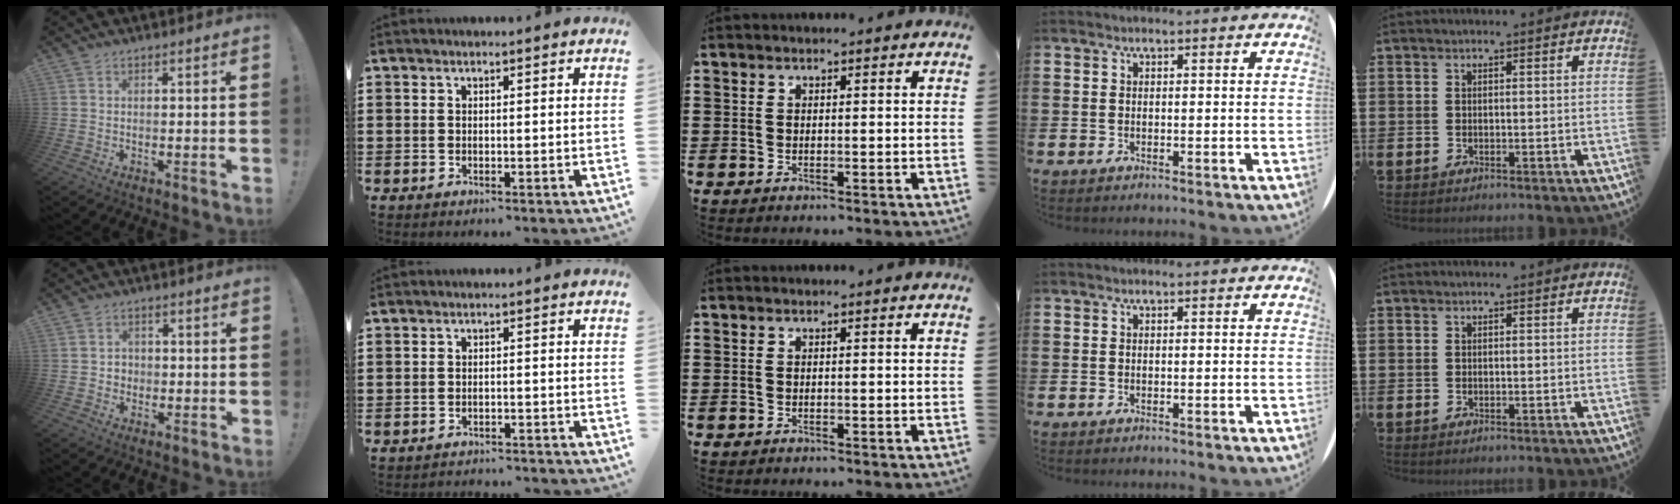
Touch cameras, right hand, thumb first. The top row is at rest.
{"thumb": {"total": 2.6, "force": [-0.5, 2.4, 0.9], "torque": [-0.015, 0.002, -0.011]}, "index": {"total": 1.7, "force": [-1.7, 0.1, -0.3], "torque": [0.001, 0.004, -0.038]}}